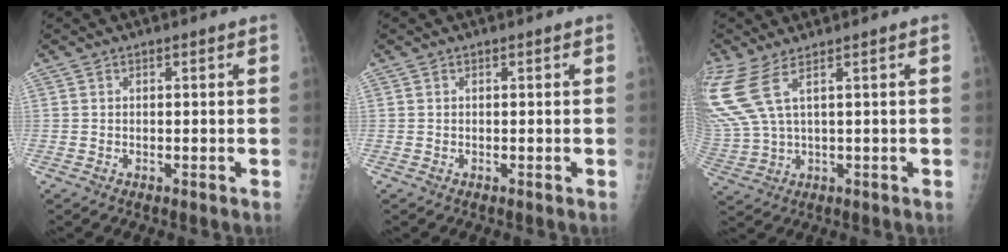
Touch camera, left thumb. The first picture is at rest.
{"total": 0.0}
{"total": 9.5, "force": [4.6, 2.4, 8.0], "torque": [-0.229, -0.009, 0.108]}